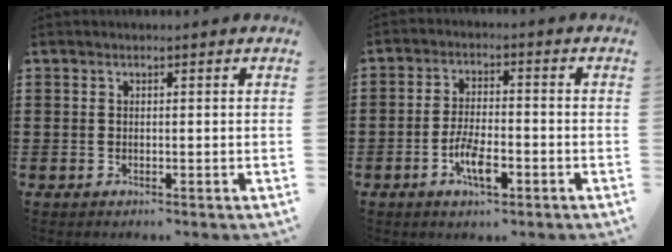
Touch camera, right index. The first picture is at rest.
{"total": 6.2, "force": [-2.7, 2.2, 5.1], "torque": [-0.102, 0.002, -0.050]}